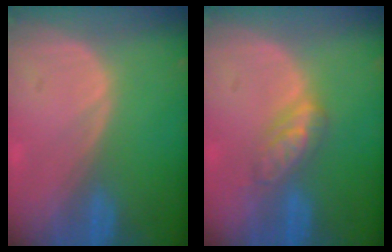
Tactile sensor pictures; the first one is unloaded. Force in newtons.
{"total": 4.7, "press": 4.4, "slide": 1.4}